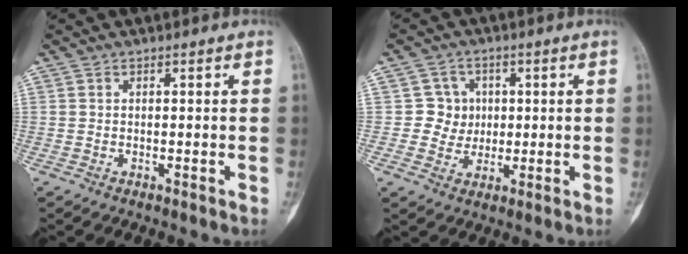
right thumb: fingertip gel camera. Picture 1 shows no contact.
{"total": 5.2, "force": [0.6, 5.1, 0.6], "torque": [0.029, 0.009, 0.005]}